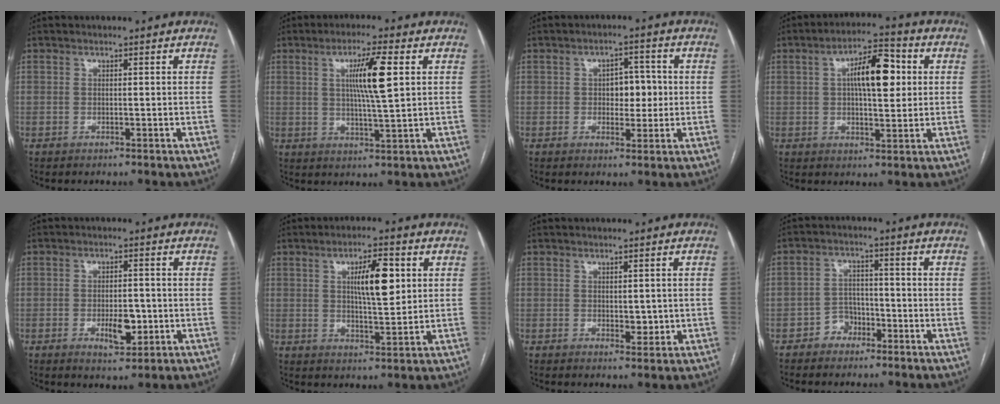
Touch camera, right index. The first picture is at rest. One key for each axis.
{"total": 8.0, "fx": 2.1, "fy": 0.0, "fz": 7.7, "tx": -0.138, "ty": -0.002, "tz": 0.037}
{"total": 5.0, "fx": 0.1, "fy": 2.9, "fz": 4.0, "tx": -0.052, "ty": 0.012, "tz": 0.005}
{"total": 9.7, "fx": 2.0, "fy": 3.3, "fz": 8.9, "tx": -0.147, "ty": 0.023, "tz": 0.029}
{"total": 5.3, "fx": -1.4, "fy": 2.2, "fz": 4.6, "tx": -0.072, "ty": -0.002, "tz": -0.014}
{"total": 8.0, "fx": 2.2, "fy": 1.9, "fz": 7.4, "tx": -0.122, "ty": 0.005, "tz": 0.039}
{"total": 2.8, "fx": 0.0, "fy": 1.6, "fz": 2.3, "tx": -0.028, "ty": -0.005, "tz": 0.007}
{"total": 4.1, "fx": -2.4, "fy": 3.2, "fz": 1.0, "tx": -0.010, "ty": 0.014, "tz": -0.044}